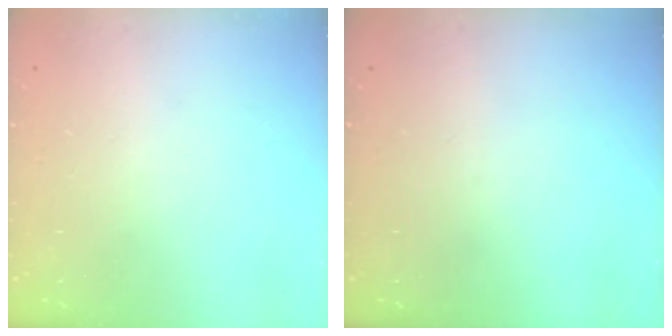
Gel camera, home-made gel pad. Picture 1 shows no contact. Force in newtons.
{"total": 0.0}